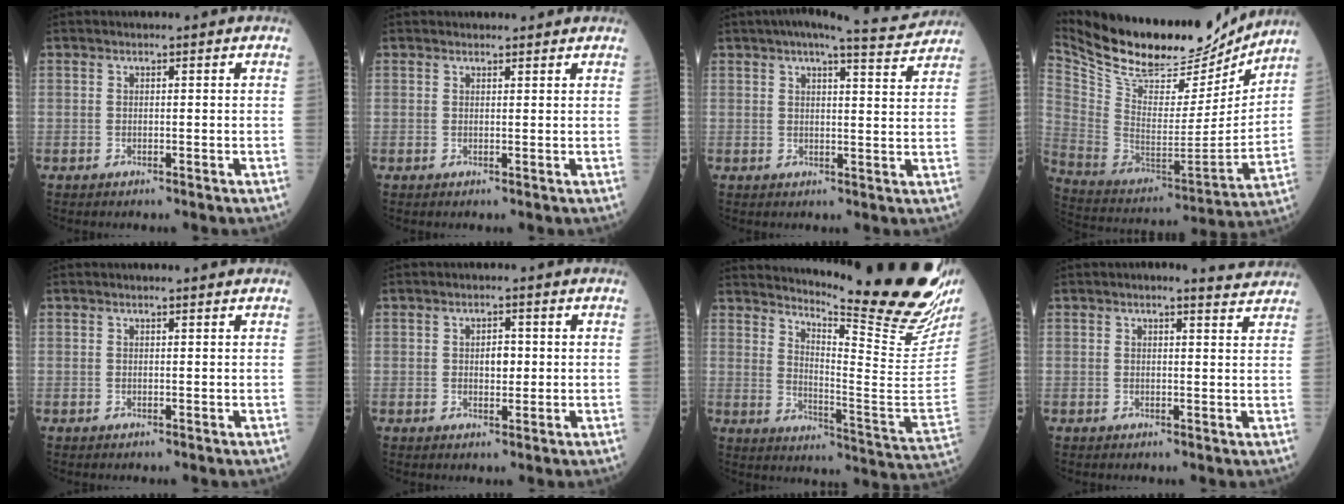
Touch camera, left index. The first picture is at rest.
{"total": 2.1, "force": [2.0, 0.4, 0.2], "torque": [-0.011, 0.008, 0.026]}
{"total": 10.1, "force": [9.2, 0.4, 4.1], "torque": [-0.060, 0.009, 0.107]}
{"total": 25.9, "force": [22.7, 7.2, 10.2], "torque": [-0.202, -0.029, 0.357]}
{"total": 1.2, "force": [1.1, -0.2, 0.3], "torque": [-0.012, 0.000, 0.016]}
{"total": 2.4, "force": [0.3, 1.3, 2.0], "torque": [-0.031, 0.001, 0.005]}
{"total": 24.1, "force": [20.8, 0.0, 12.2], "torque": [-0.191, -0.117, 0.274]}
{"total": 4.0, "force": [3.7, 0.4, 1.4], "torque": [-0.024, 0.004, 0.032]}